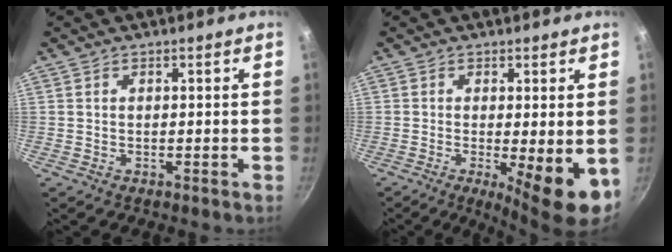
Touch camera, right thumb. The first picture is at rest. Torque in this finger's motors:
{"motor_torque": [-0.44, 1.05, 0.92, -0.05, 0.10]}